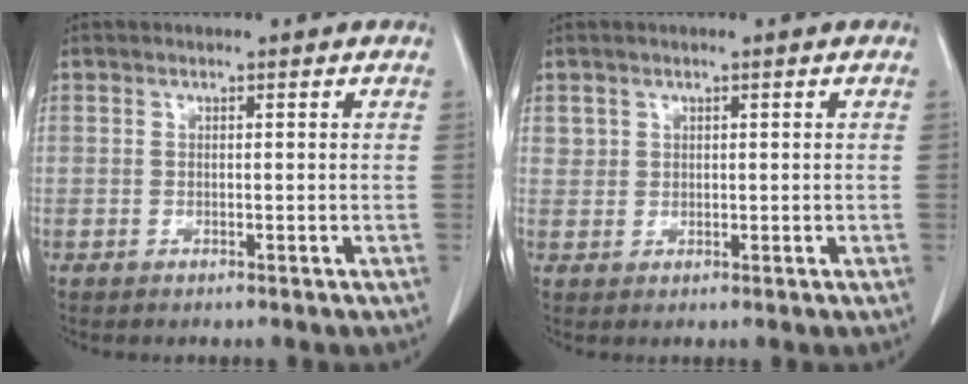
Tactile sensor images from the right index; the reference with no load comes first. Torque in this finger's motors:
{"motor_torque": [-0.13, 0.15, 0.00, -0.01]}